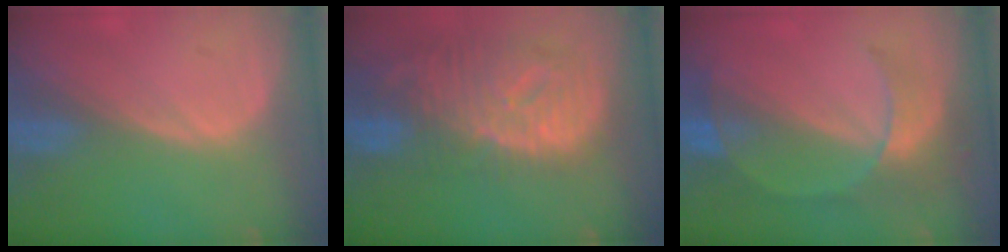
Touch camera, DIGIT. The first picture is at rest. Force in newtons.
{"total": 12.4, "press": 10.7, "slide": 6.3}
{"total": 7.9, "press": 6.9, "slide": 3.9}